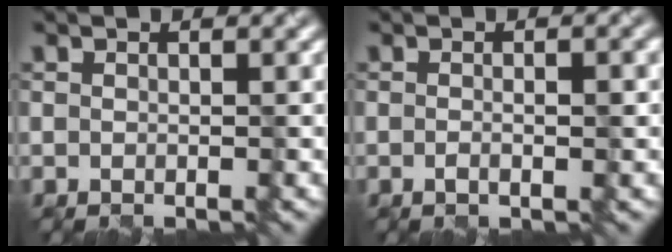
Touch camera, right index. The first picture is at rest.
{"total": 2.3, "force": [-0.2, 0.8, 2.1], "torque": [-0.020, 0.000, -0.009]}